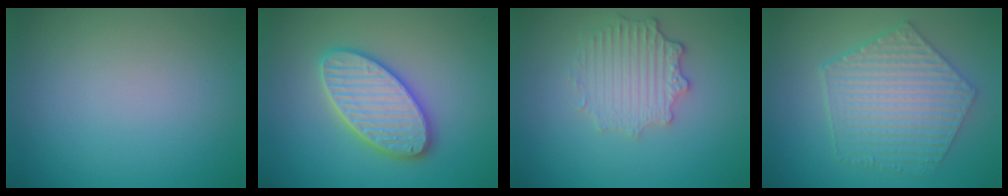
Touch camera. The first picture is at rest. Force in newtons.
{"total": 5.3, "press": 5.3, "slide": 0.7}
{"total": 3.5, "press": 2.9, "slide": 1.9}
{"total": 6.1, "press": 4.9, "slide": 3.6}